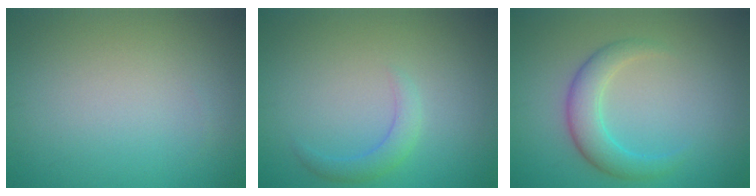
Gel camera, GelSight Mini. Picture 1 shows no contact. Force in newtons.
{"total": 1.7, "press": 1.7, "slide": 0.1}
{"total": 3.5, "press": 3.5, "slide": 0.2}